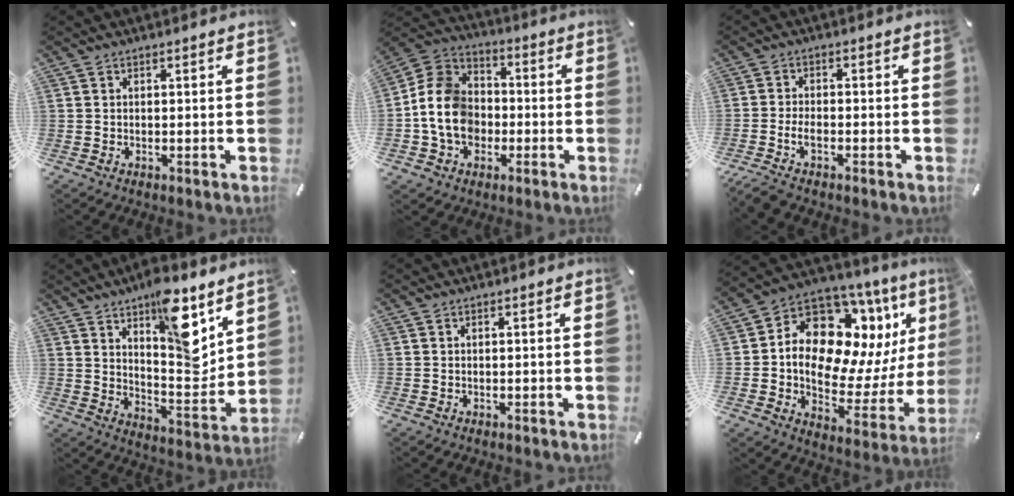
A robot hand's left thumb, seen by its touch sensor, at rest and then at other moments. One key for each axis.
{"total": 12.7, "fx": -2.8, "fy": 10.7, "fz": 6.3, "tx": -0.145, "ty": 0.033, "tz": -0.049}
{"total": 3.7, "fx": -2.2, "fy": 1.4, "fz": 2.7, "tx": -0.066, "ty": 0.002, "tz": -0.045}
{"total": 14.1, "fx": 9.4, "fy": 5.2, "fz": 9.1, "tx": -0.104, "ty": -0.083, "tz": 0.158}
{"total": 0.0}
{"total": 15.8, "fx": 6.2, "fy": 11.0, "fz": 9.5, "tx": -0.143, "ty": -0.066, "tz": 0.111}